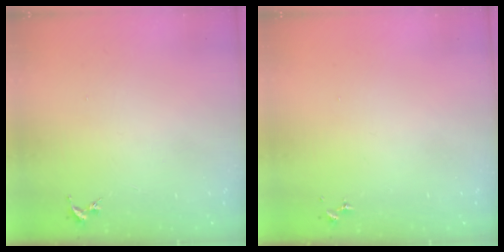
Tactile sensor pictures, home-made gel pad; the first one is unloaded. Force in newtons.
{"total": 0.0}